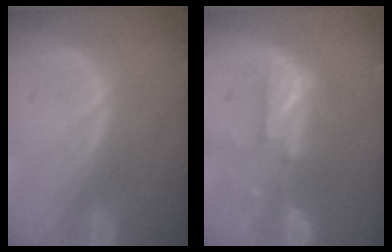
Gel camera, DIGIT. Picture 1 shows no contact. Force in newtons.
{"total": 6.2, "press": 6.2, "slide": 0.6}